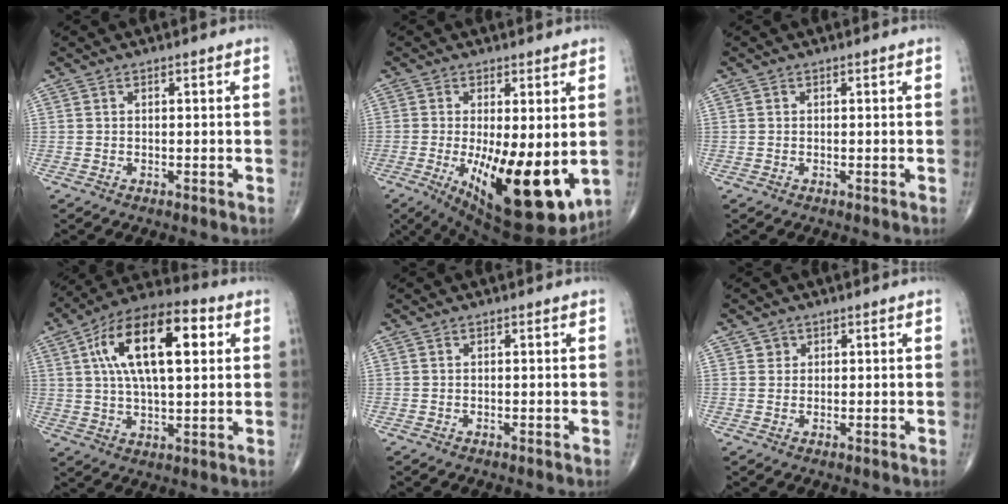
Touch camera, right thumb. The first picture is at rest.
{"total": 17.9, "force": [-3.2, 6.5, 16.3], "torque": [-0.231, -0.035, -0.024]}
{"total": 0.0}
{"total": 19.3, "force": [5.3, 8.5, 16.5], "torque": [-0.271, 0.013, 0.081]}
{"total": 0.0}
{"total": 1.5, "force": [0.7, 1.3, 0.1], "torque": [0.012, -0.002, 0.005]}